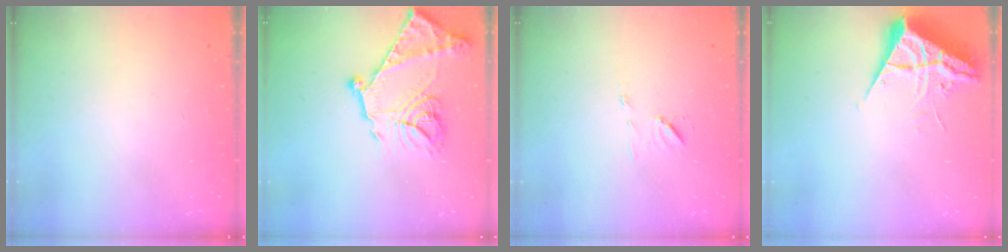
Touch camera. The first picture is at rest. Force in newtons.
{"total": 20.7, "press": 20.6, "slide": 2.0}
{"total": 7.2, "press": 7.2, "slide": 0.8}
{"total": 6.5, "press": 6.4, "slide": 0.7}